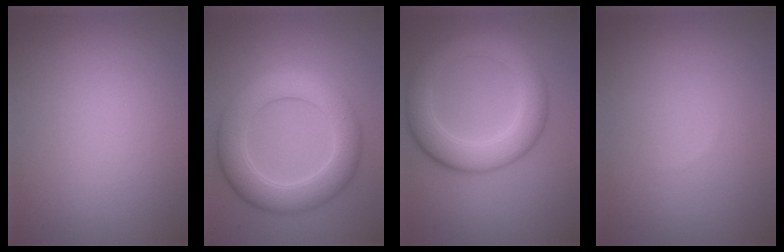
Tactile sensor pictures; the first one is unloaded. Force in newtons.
{"total": 6.5, "press": 6.5, "slide": 0.1}
{"total": 5.9, "press": 5.9, "slide": 0.1}
{"total": 0.0}